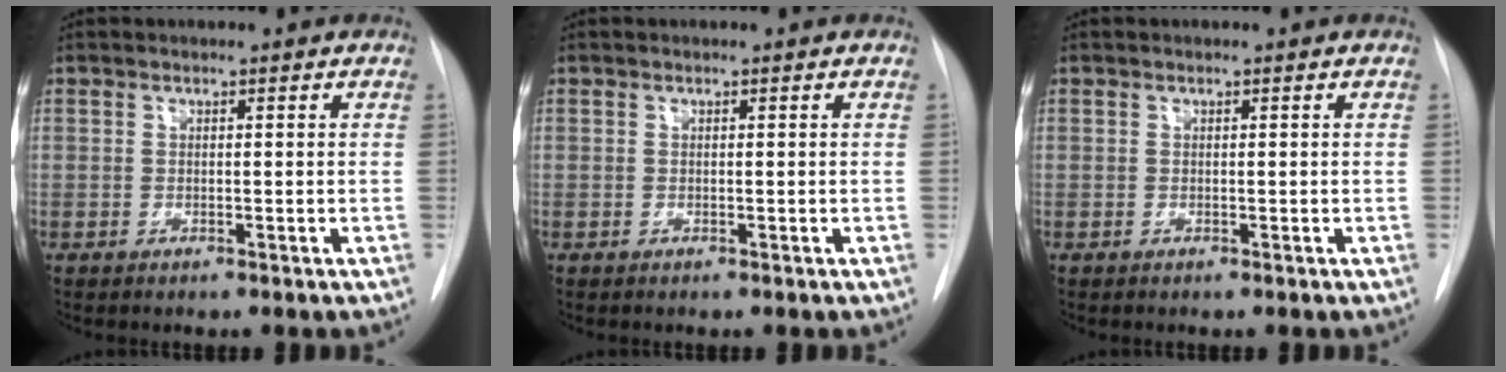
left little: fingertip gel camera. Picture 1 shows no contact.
{"total": 0.0}
{"total": 0.0}